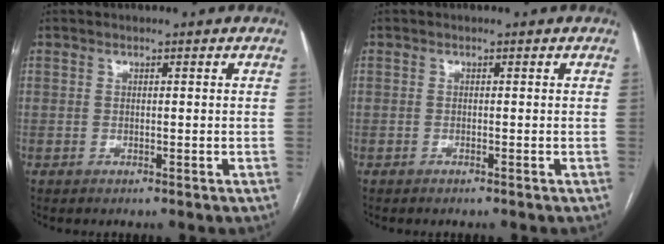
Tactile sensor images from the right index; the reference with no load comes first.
{"total": 0.0}